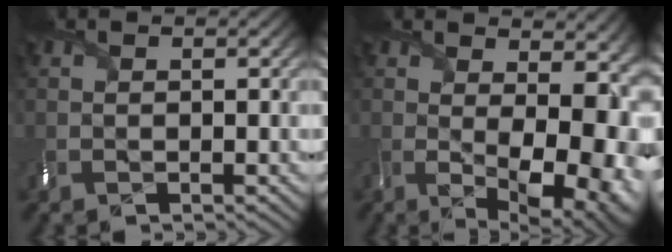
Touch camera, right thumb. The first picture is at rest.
{"total": 15.2, "force": [-0.4, 8.3, 12.7], "torque": [-0.148, -0.023, 0.031]}